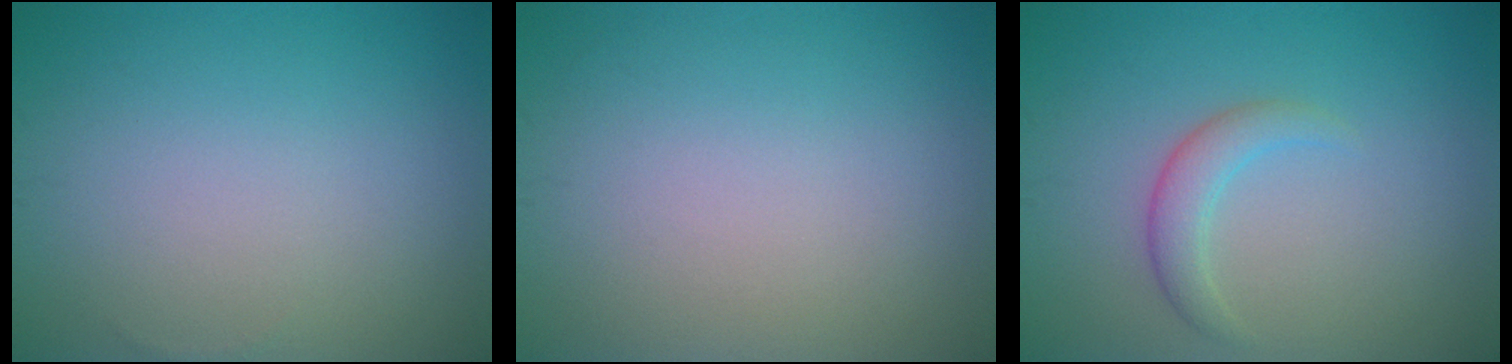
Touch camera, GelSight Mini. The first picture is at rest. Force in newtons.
{"total": 0.0}
{"total": 2.2, "press": 2.2, "slide": 0.2}